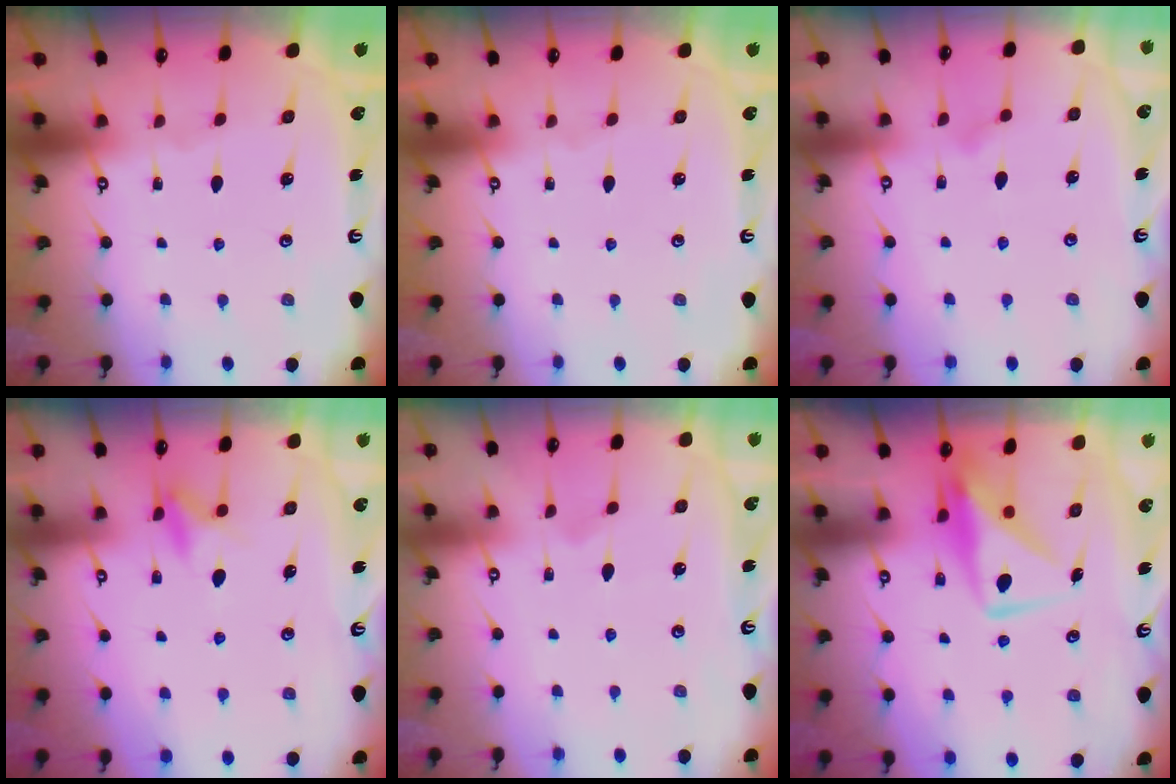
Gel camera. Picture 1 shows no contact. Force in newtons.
{"total": 0.0}
{"total": 7.5, "press": 7.4, "slide": 1.1}
{"total": 5.8, "press": 5.7, "slide": 0.7}
{"total": 6.7, "press": 6.7, "slide": 0.4}
{"total": 9.5, "press": 9.4, "slide": 0.7}